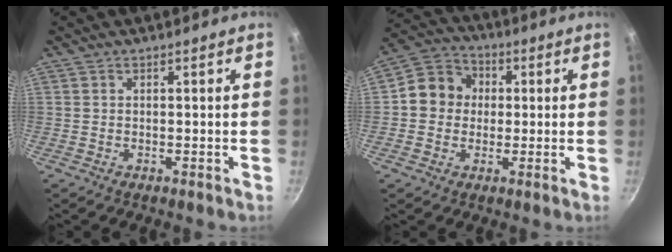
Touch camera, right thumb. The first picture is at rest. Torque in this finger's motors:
{"motor_torque": [-0.08, 0.50, 0.17, -0.54, -0.02]}